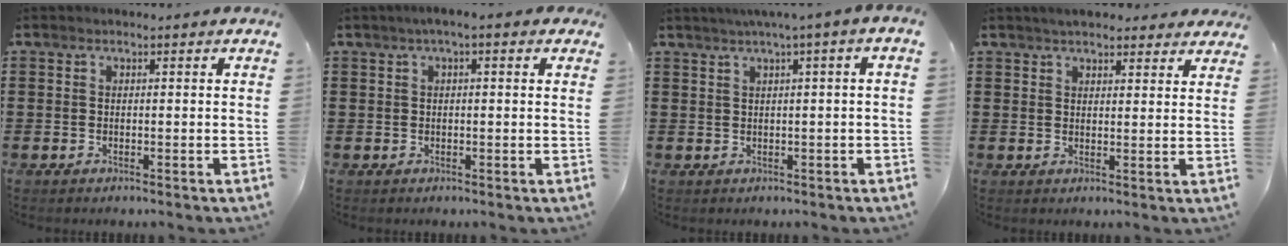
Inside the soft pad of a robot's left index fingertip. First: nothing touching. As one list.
[{"total": 1.8, "force": [0.5, 0.3, 1.7], "torque": [-0.033, 0.004, 0.008]}, {"total": 1.9, "force": [0.2, -0.4, 1.9], "torque": [-0.032, -0.005, 0.002]}, {"total": 3.8, "force": [3.5, 0.9, 1.2], "torque": [-0.032, -0.002, 0.065]}]